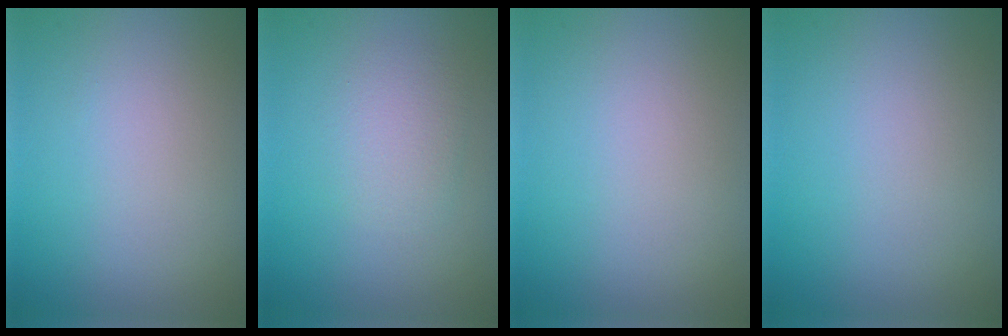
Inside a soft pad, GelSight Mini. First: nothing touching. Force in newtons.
{"total": 2.1, "press": 2.1, "slide": 0.0}
{"total": 0.0}
{"total": 0.0}